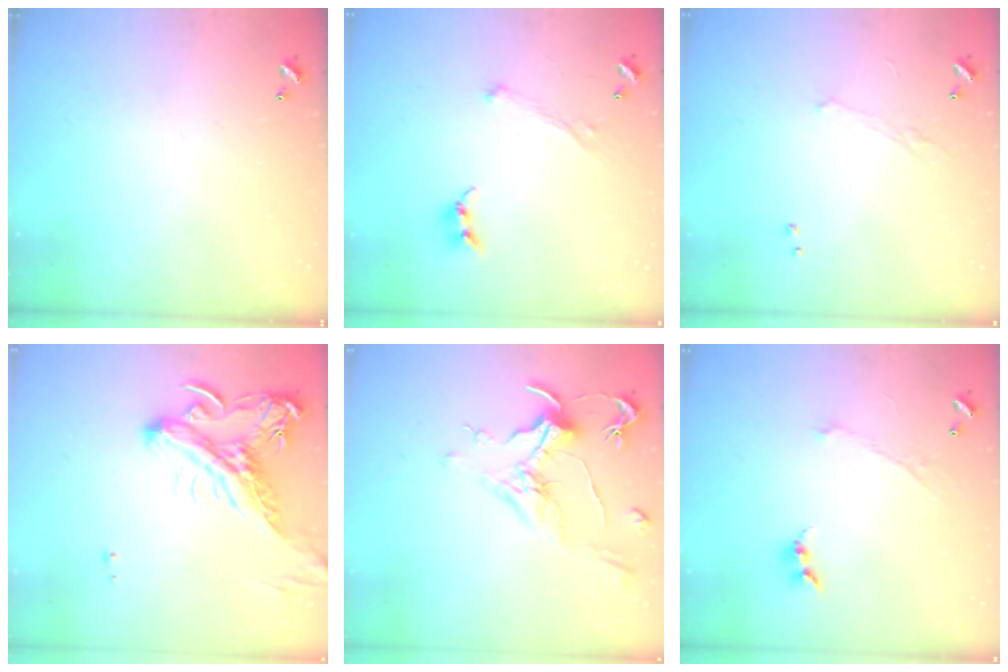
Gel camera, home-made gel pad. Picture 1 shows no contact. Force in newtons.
{"total": 0.8, "press": 0.7, "slide": 0.4}
{"total": 0.7, "press": 0.0, "slide": 0.7}
{"total": 4.2, "press": 3.8, "slide": 1.6}
{"total": 2.1, "press": 2.0, "slide": 0.8}
{"total": 1.0, "press": 0.9, "slide": 0.4}